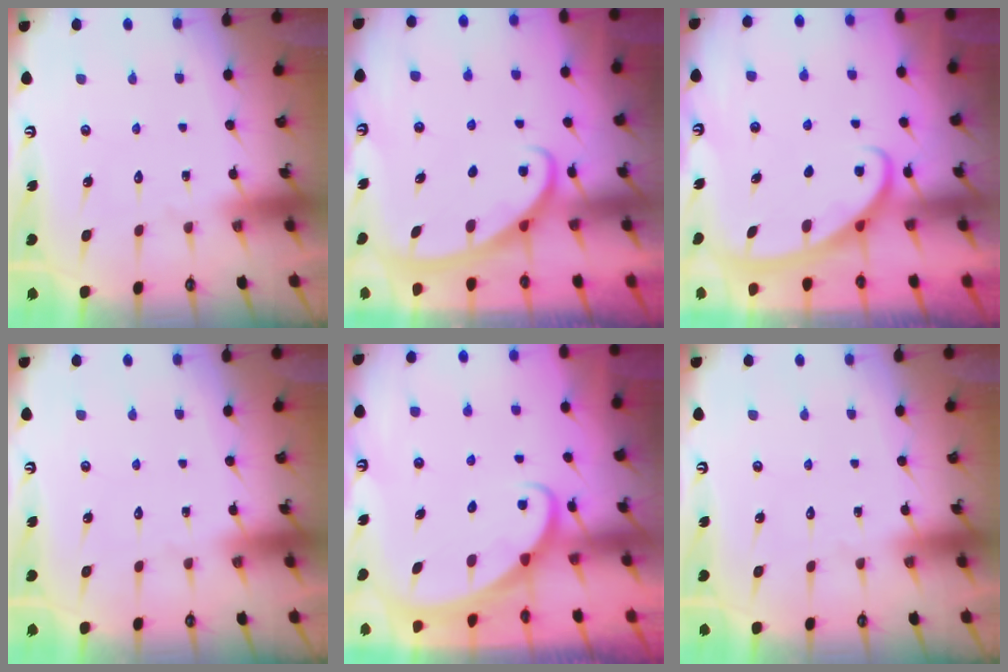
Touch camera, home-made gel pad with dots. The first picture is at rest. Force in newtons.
{"total": 2.8, "press": 2.8, "slide": 0.4}
{"total": 2.8, "press": 2.8, "slide": 0.4}
{"total": 0.0}
{"total": 2.3, "press": 2.3, "slide": 0.3}
{"total": 0.0}